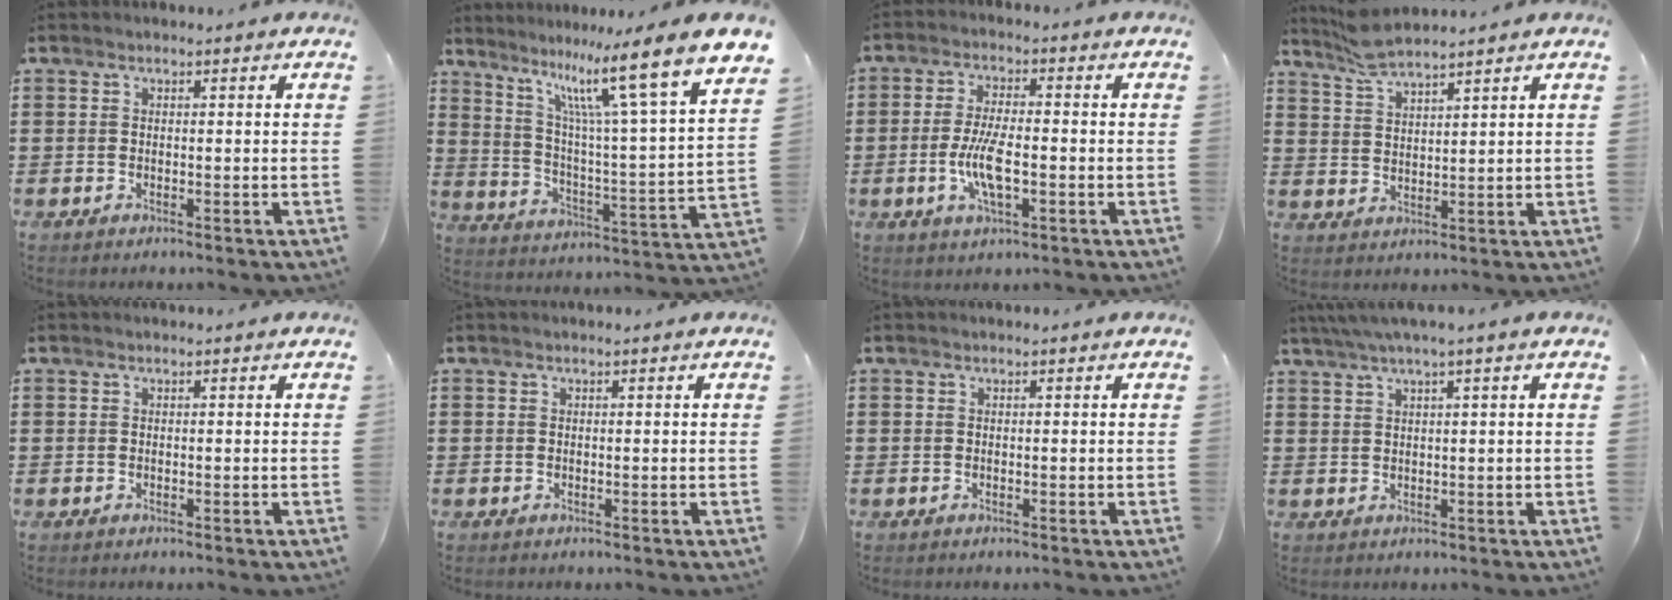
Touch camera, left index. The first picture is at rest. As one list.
[{"total": 12.9, "force": [8.7, 0.5, 9.5], "torque": [-0.188, -0.071, 0.130]}, {"total": 7.1, "force": [-1.7, 2.2, 6.6], "torque": [-0.144, -0.009, -0.035]}, {"total": 4.8, "force": [4.4, 0.8, 1.9], "torque": [-0.050, -0.008, 0.081]}, {"total": 0.0}, {"total": 0.0}, {"total": 0.0}, {"total": 2.5, "force": [1.3, -0.2, 2.1], "torque": [-0.041, 0.001, 0.023]}]